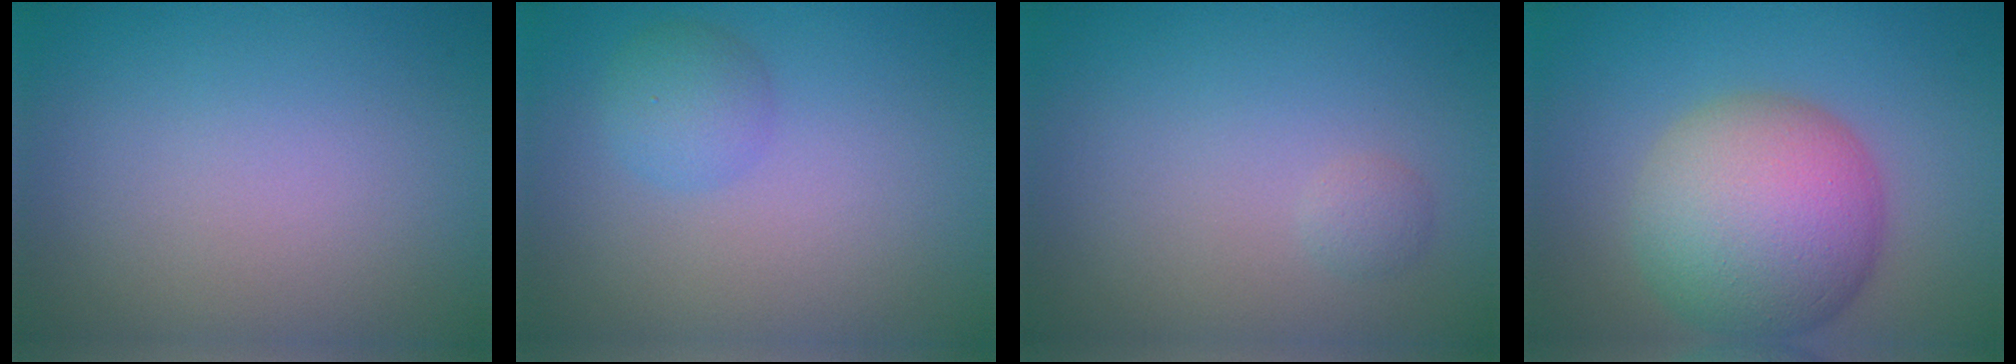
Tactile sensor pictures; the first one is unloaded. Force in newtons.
{"total": 2.0, "press": 2.0, "slide": 0.1}
{"total": 0.7, "press": 0.7, "slide": 0.1}
{"total": 9.4, "press": 9.4, "slide": 0.3}